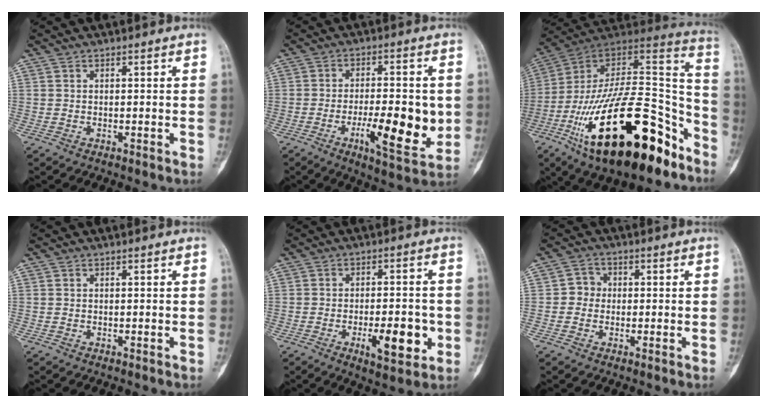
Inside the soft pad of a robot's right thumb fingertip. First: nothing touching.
{"total": 13.3, "force": [-2.4, 4.4, 12.4], "torque": [-0.176, -0.011, -0.035]}
{"total": 34.7, "force": [-18.5, 14.5, 25.5], "torque": [-0.365, 0.074, -0.297]}
{"total": 0.0}
{"total": 9.7, "force": [-2.9, 3.7, 8.5], "torque": [-0.111, 0.004, -0.039]}
{"total": 3.1, "force": [-0.3, 2.9, 1.0], "torque": [0.004, 0.010, -0.014]}